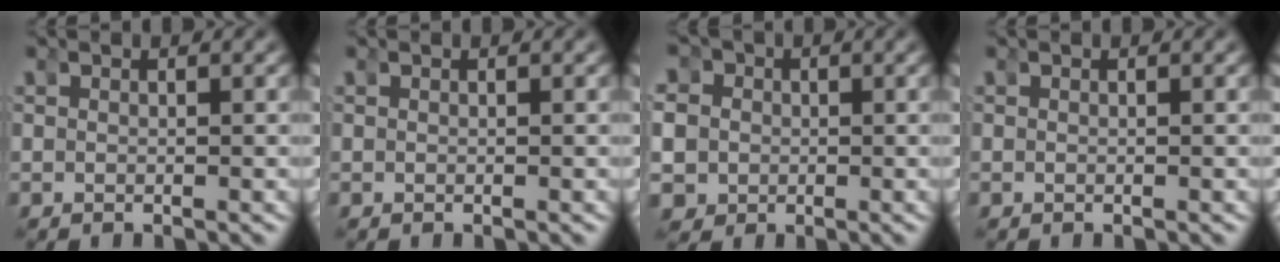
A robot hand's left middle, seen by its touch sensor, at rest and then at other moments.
{"total": 0.0}
{"total": 7.6, "force": [-0.2, 7.0, 2.9], "torque": [-0.085, -0.017, -0.011]}
{"total": 0.0}